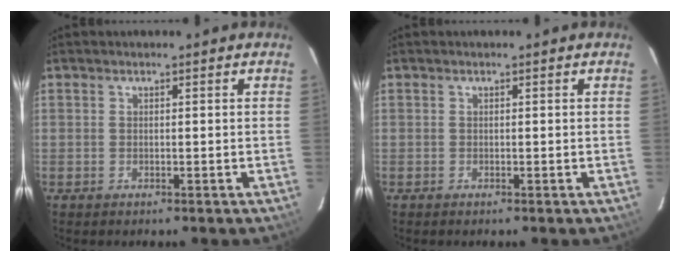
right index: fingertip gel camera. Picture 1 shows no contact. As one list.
[{"total": 0.0}]